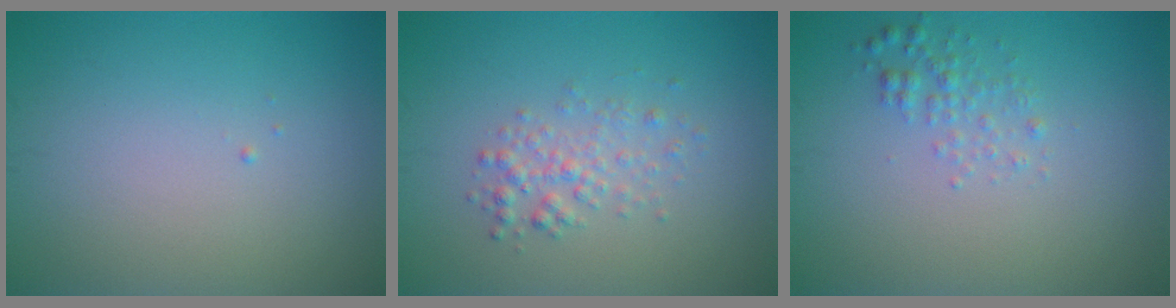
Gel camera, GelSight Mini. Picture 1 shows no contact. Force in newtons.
{"total": 2.0, "press": 2.0, "slide": 0.1}
{"total": 1.5, "press": 1.5, "slide": 0.0}